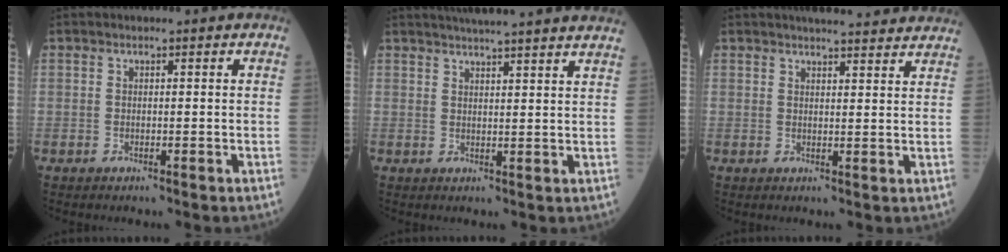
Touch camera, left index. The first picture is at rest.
{"total": 17.0, "force": [15.5, -0.3, 6.9], "torque": [-0.110, 0.003, 0.192]}
{"total": 12.1, "force": [11.2, 1.3, 4.3], "torque": [-0.049, 0.013, 0.124]}